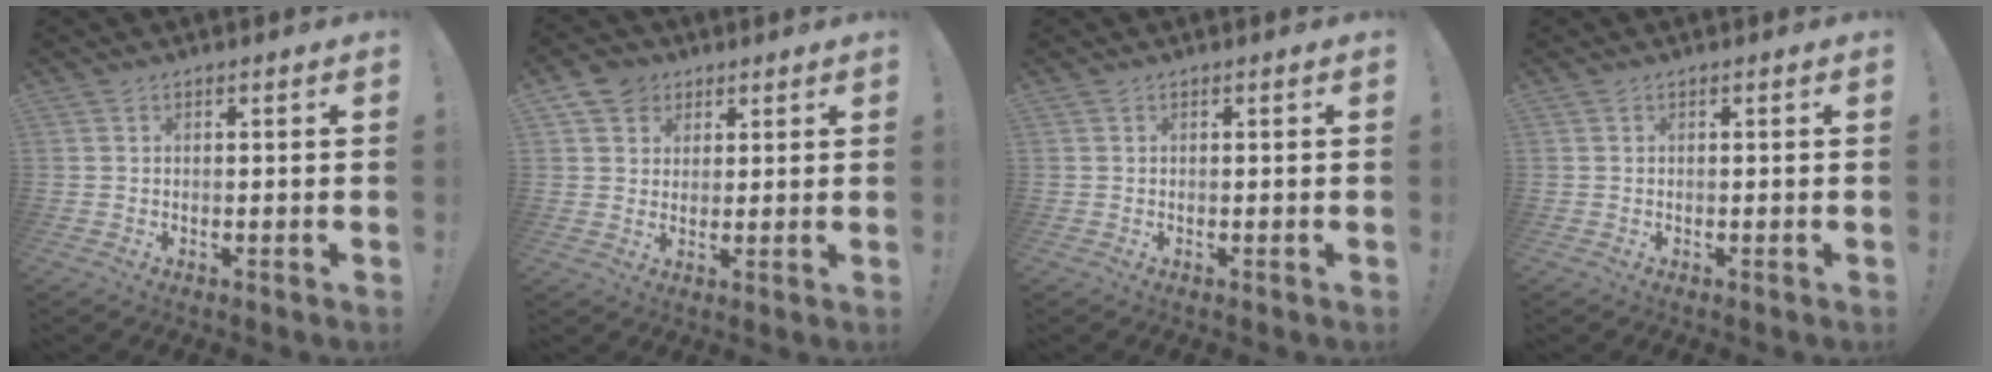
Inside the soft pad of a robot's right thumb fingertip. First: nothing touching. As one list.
[{"total": 6.3, "force": [3.5, 5.0, 1.5], "torque": [-0.018, -0.017, 0.067]}, {"total": 0.0}, {"total": 0.0}]